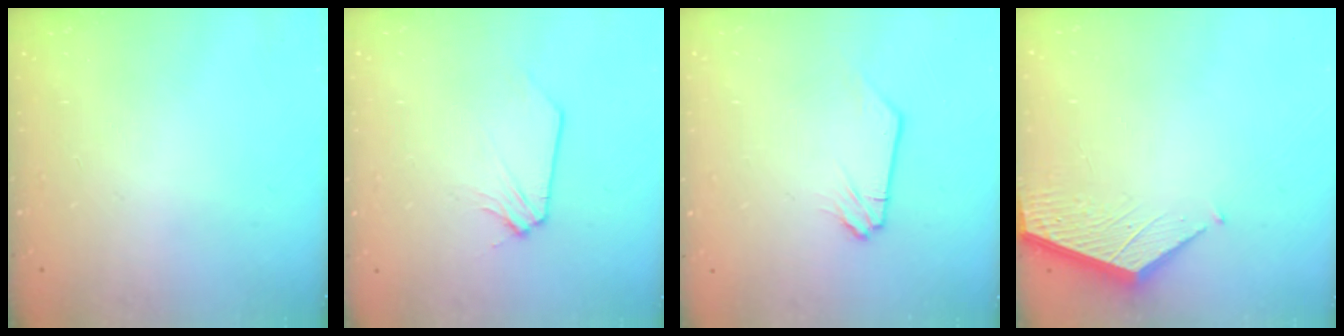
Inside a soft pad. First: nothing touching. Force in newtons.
{"total": 0.6, "press": 0.6, "slide": 0.1}
{"total": 0.0}
{"total": 3.3, "press": 3.2, "slide": 0.4}